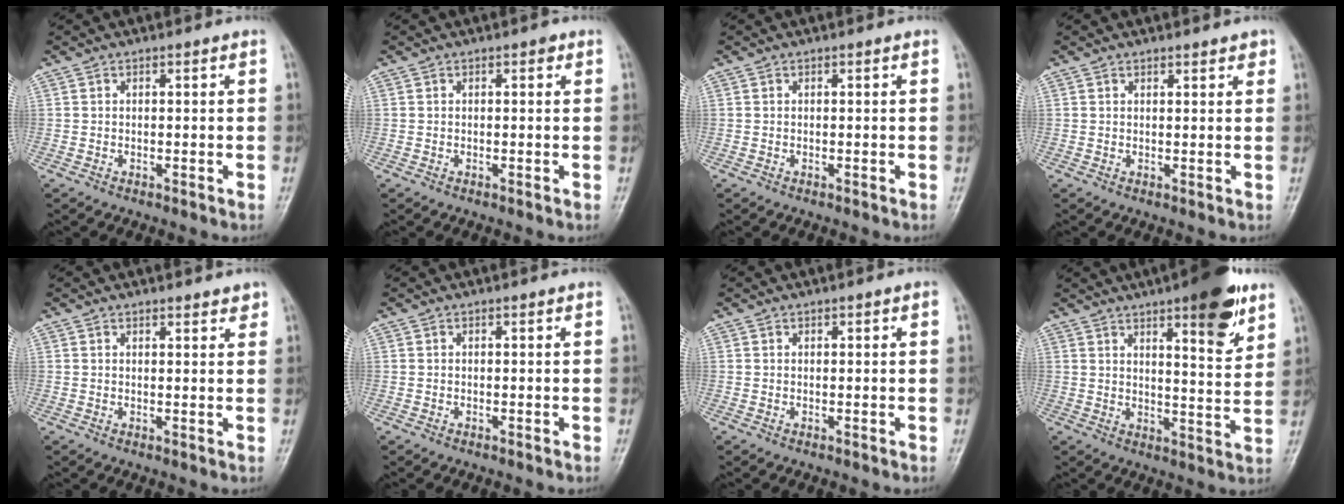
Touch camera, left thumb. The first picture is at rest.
{"total": 0.8, "force": [0.4, 0.5, 0.5], "torque": [-0.001, 0.001, 0.000]}
{"total": 0.0}
{"total": 2.0, "force": [1.6, 0.8, 0.9], "torque": [0.000, -0.006, 0.018]}
{"total": 2.6, "force": [2.2, 0.9, 1.0], "torque": [0.005, -0.008, 0.025]}
{"total": 0.0}
{"total": 0.9, "force": [0.4, 0.3, 0.7], "torque": [-0.007, 0.002, 0.005]}
{"total": 13.0, "force": [7.6, 3.3, 10.0], "torque": [-0.116, -0.041, 0.103]}